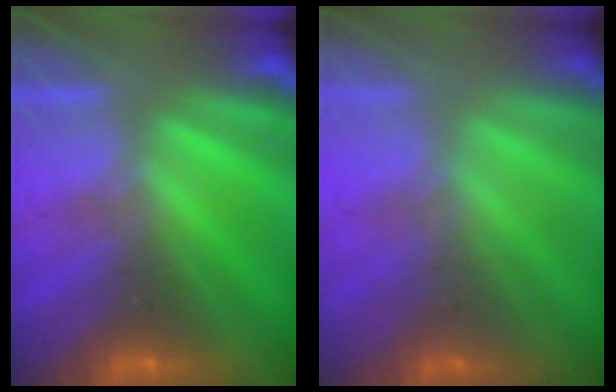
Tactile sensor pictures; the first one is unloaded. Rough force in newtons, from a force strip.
{"total": 1.6}